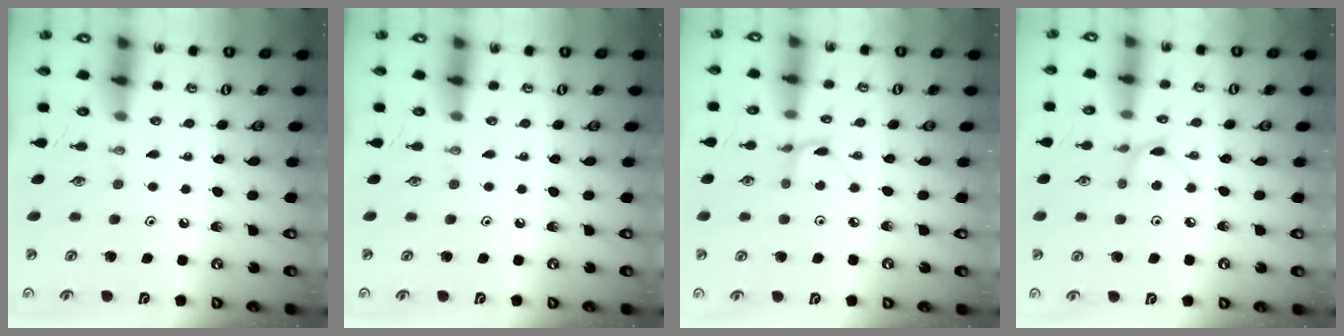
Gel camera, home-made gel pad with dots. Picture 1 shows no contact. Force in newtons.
{"total": 0.0}
{"total": 2.3, "press": 2.3, "slide": 0.4}
{"total": 5.5, "press": 5.5, "slide": 0.6}